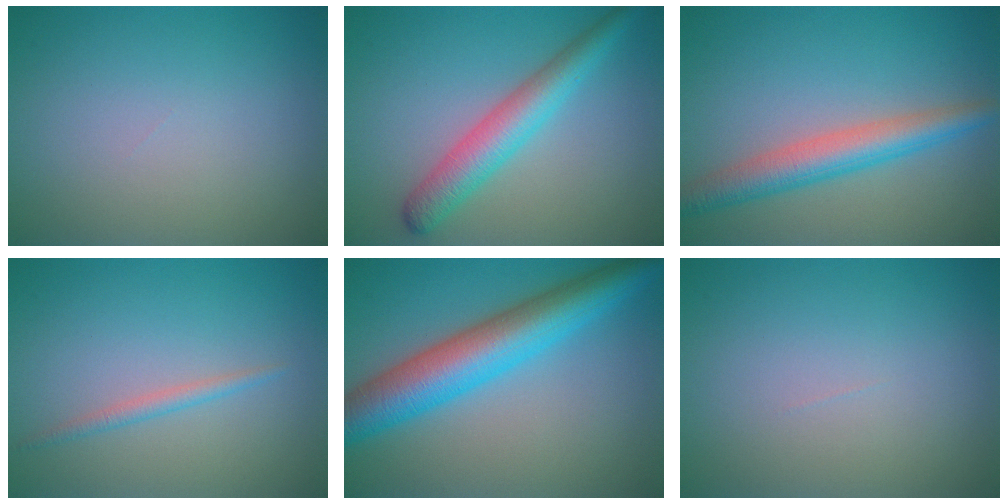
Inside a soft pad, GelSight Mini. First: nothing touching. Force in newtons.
{"total": 4.5, "press": 4.5, "slide": 0.1}
{"total": 4.6, "press": 4.6, "slide": 0.1}
{"total": 1.2, "press": 1.2, "slide": 0.0}
{"total": 8.5, "press": 8.5, "slide": 0.2}
{"total": 0.0}